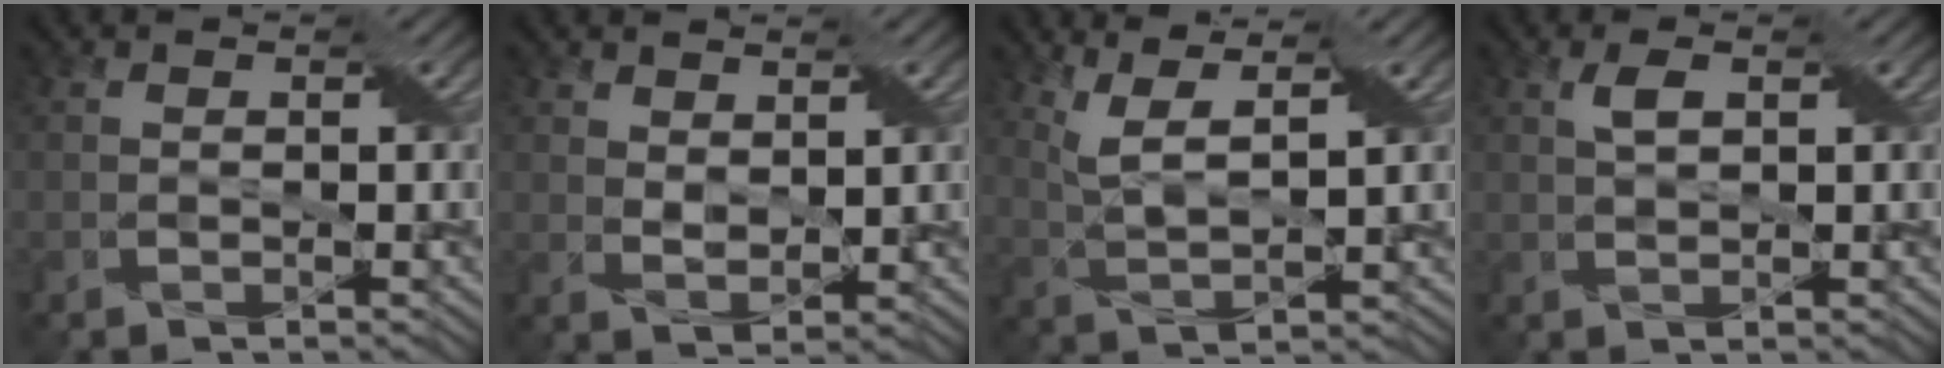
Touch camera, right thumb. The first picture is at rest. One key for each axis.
{"total": 2.7, "fx": 2.1, "fy": 1.2, "fz": 1.2, "tx": -0.031, "ty": -0.006, "tz": 0.042}
{"total": 5.0, "fx": 3.3, "fy": 0.9, "fz": 3.7, "tx": -0.090, "ty": 0.000, "tz": 0.071}
{"total": 2.0, "fx": 0.9, "fy": 0.7, "fz": 1.7, "tx": -0.038, "ty": 0.006, "tz": 0.015}